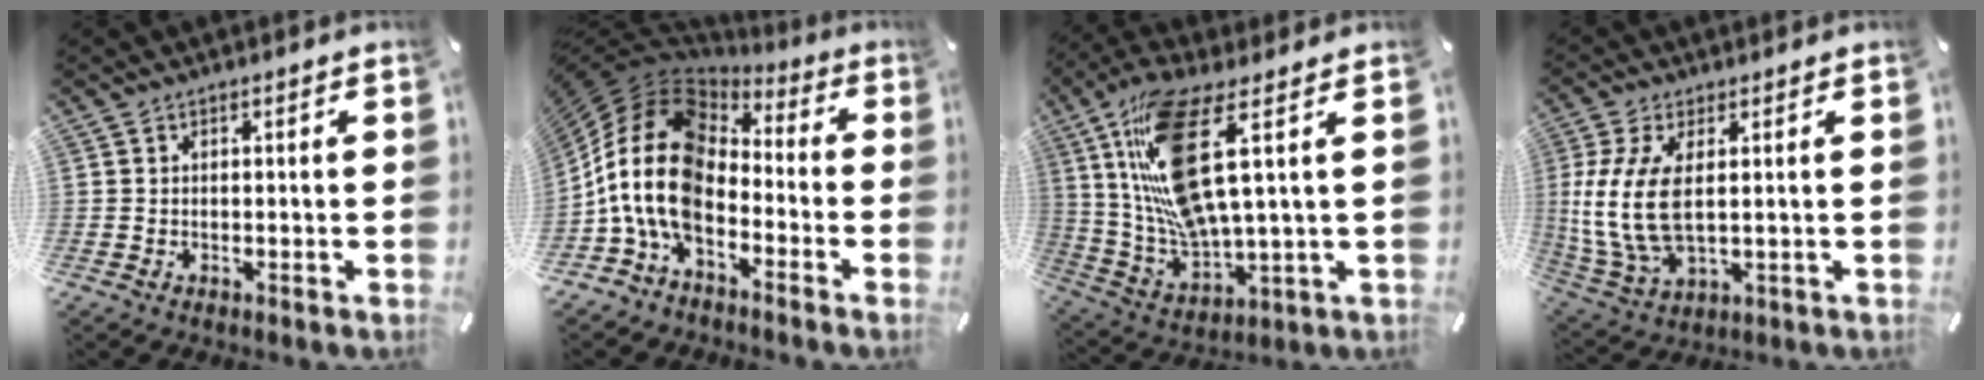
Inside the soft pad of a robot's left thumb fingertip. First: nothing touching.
{"total": 16.8, "force": [-5.1, 10.8, 11.8], "torque": [-0.273, 0.012, -0.099]}
{"total": 18.2, "force": [6.6, 5.3, 16.1], "torque": [-0.363, -0.027, 0.099]}
{"total": 11.9, "force": [1.6, 6.0, 10.1], "torque": [-0.236, -0.015, 0.030]}